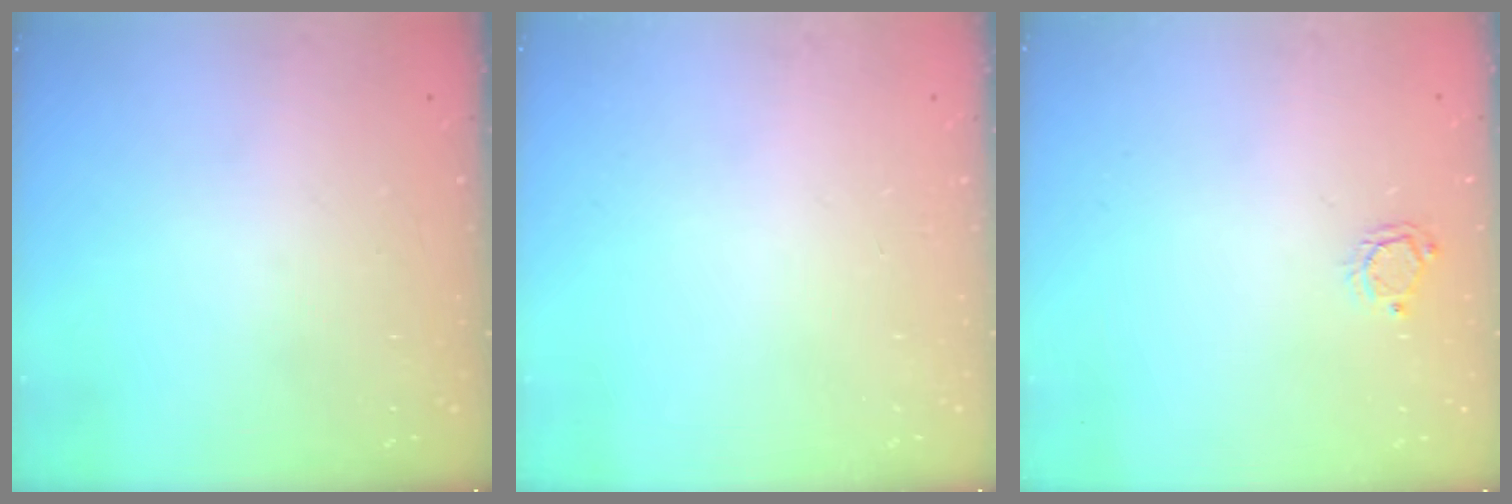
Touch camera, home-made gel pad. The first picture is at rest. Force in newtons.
{"total": 0.0}
{"total": 2.9, "press": 2.9, "slide": 0.3}